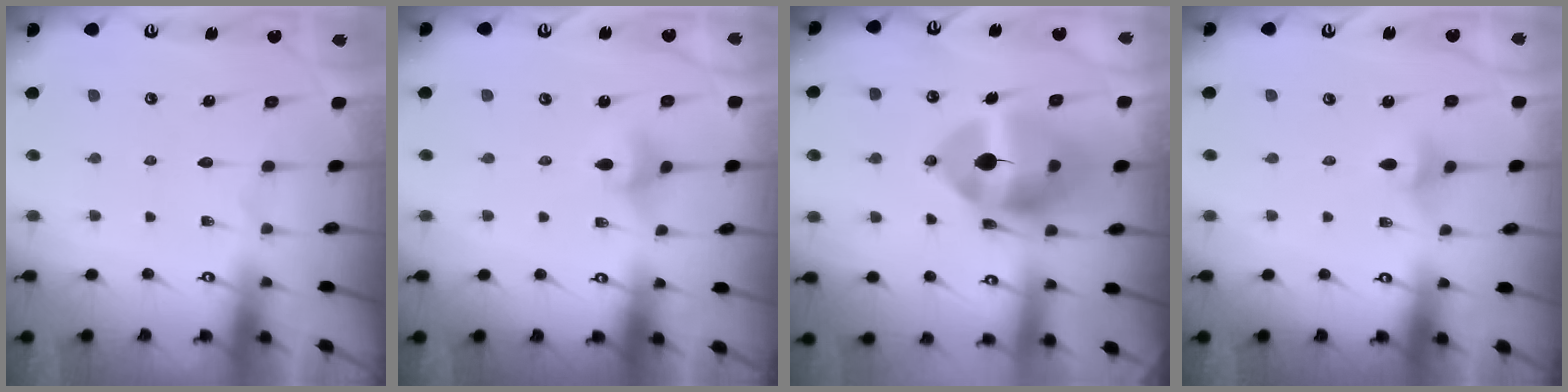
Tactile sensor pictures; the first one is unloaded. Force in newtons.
{"total": 4.2, "press": 4.2, "slide": 0.7}
{"total": 15.9, "press": 15.8, "slide": 2.2}
{"total": 2.9, "press": 2.9, "slide": 0.5}